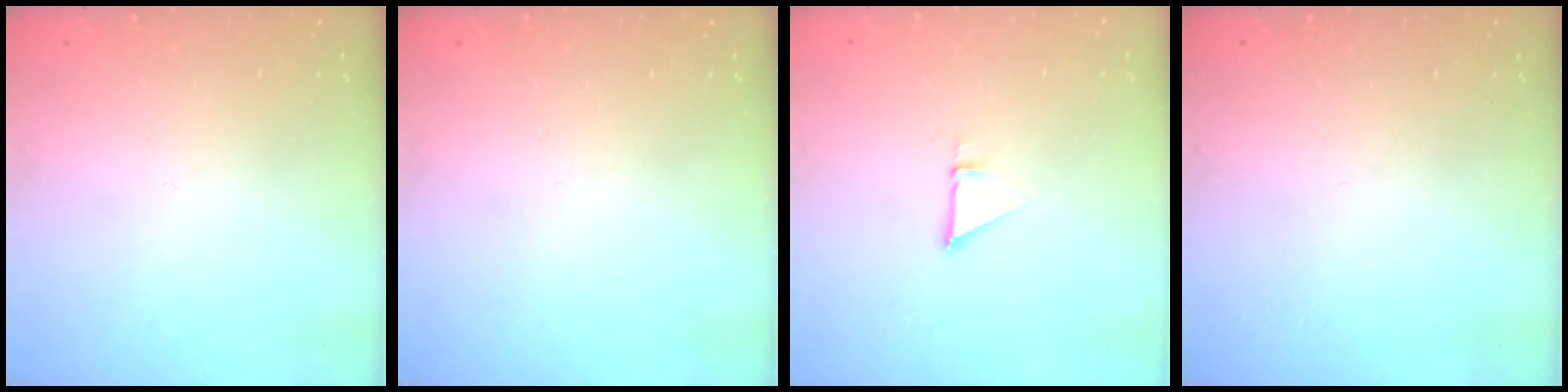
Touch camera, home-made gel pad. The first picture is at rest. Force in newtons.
{"total": 0.0}
{"total": 1.4, "press": 1.4, "slide": 0.0}
{"total": 0.0}